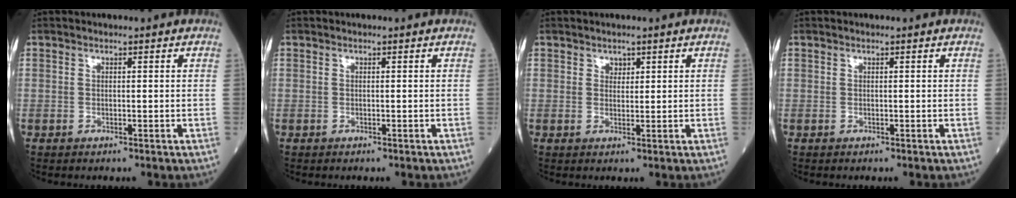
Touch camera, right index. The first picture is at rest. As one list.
[{"total": 0.0}, {"total": 1.2, "force": [0.8, 0.8, 0.4], "torque": [-0.002, -0.002, 0.011]}, {"total": 0.0}]